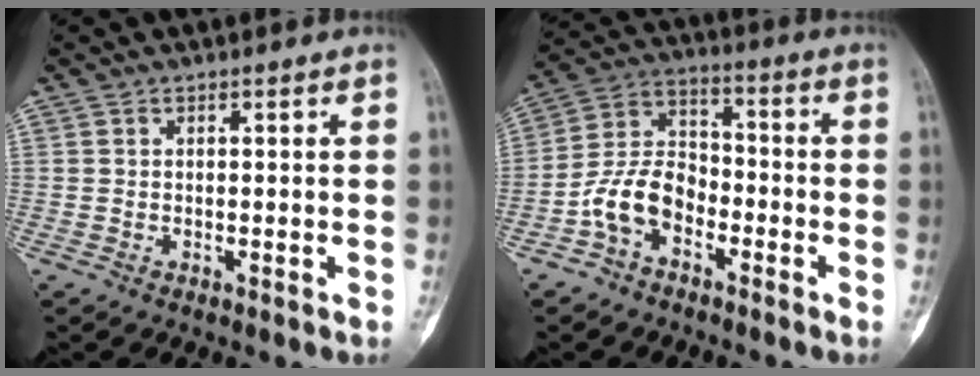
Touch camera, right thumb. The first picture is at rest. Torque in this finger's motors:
{"motor_torque": [1.03, 1.03, 0.97, -0.98, 0.06]}